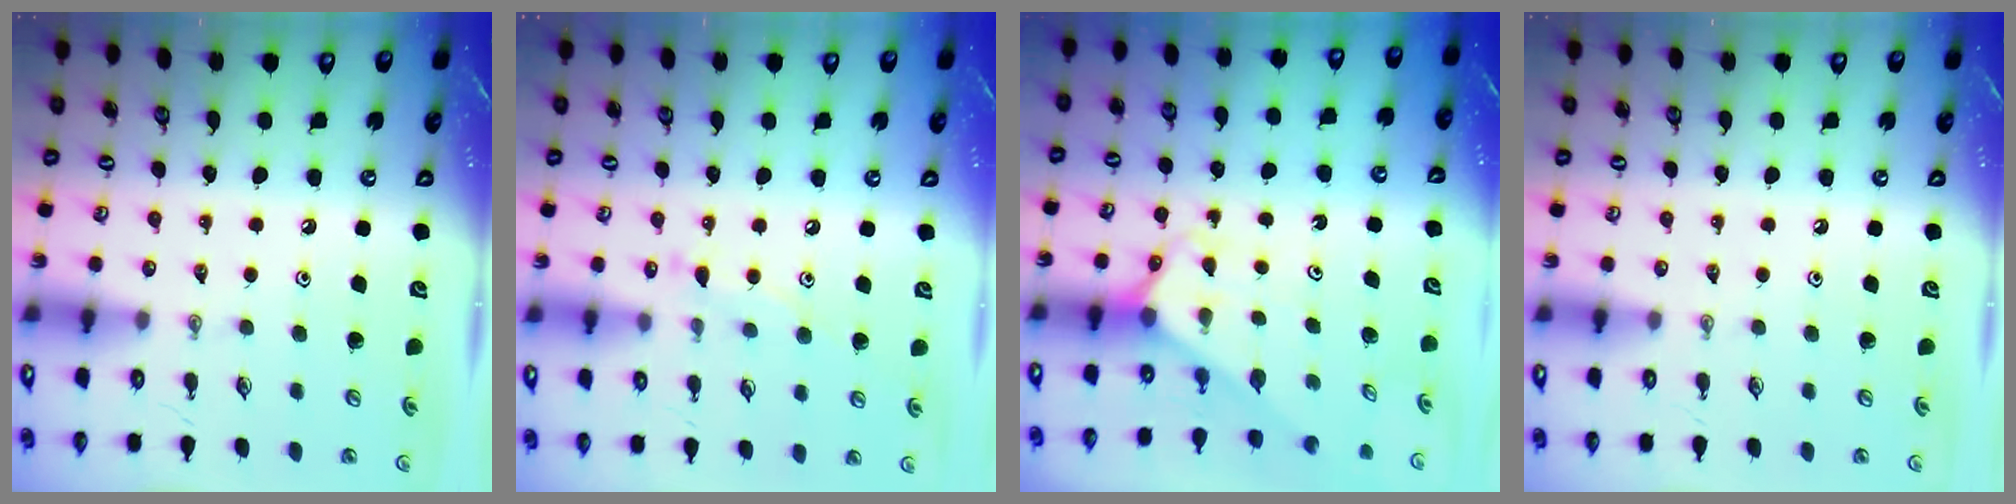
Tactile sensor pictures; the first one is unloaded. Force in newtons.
{"total": 7.9, "press": 7.9, "slide": 0.6}
{"total": 2.5, "press": 2.5, "slide": 0.2}
{"total": 0.0}